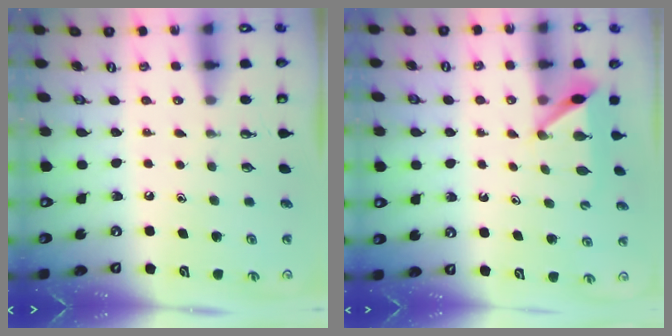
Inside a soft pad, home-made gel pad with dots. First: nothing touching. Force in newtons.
{"total": 6.5, "press": 6.5, "slide": 0.7}